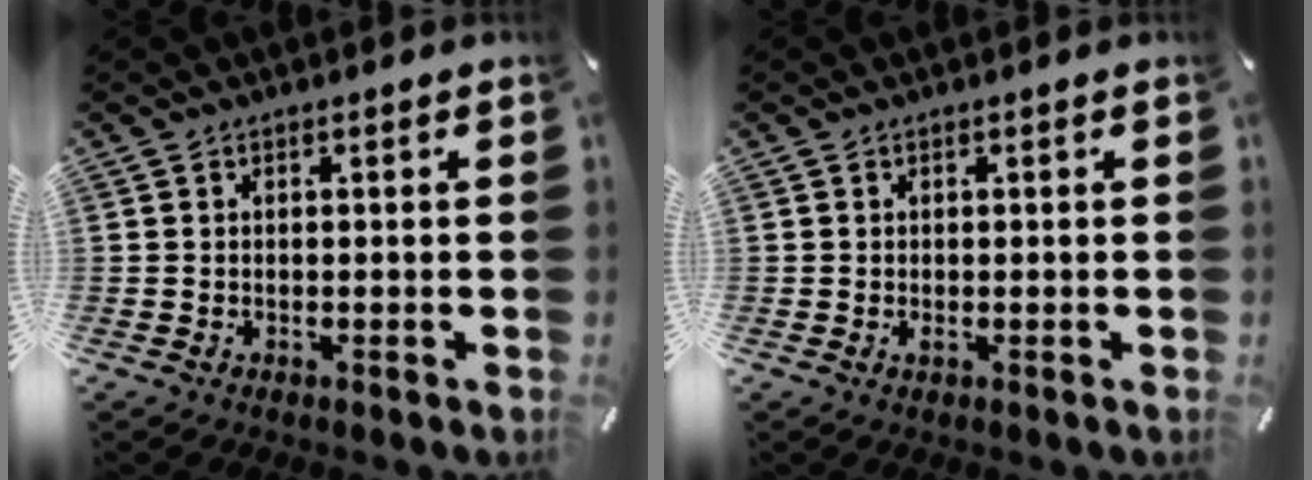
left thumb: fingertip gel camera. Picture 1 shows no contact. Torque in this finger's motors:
{"motor_torque": [0.00, 0.01, 0.01, -0.01, 0.00]}